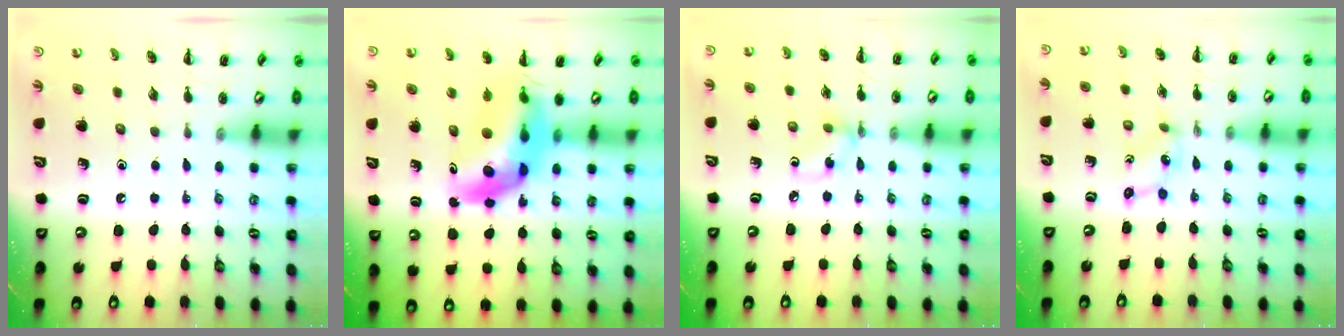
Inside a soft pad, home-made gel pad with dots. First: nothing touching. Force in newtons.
{"total": 13.4, "press": 12.8, "slide": 3.9}
{"total": 2.9, "press": 2.9, "slide": 0.3}
{"total": 1.7, "press": 1.6, "slide": 0.6}